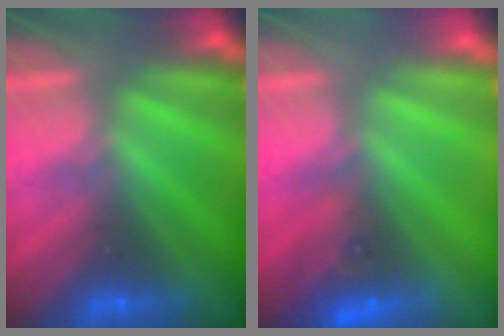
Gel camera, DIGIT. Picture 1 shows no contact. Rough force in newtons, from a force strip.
{"total": 2.6}